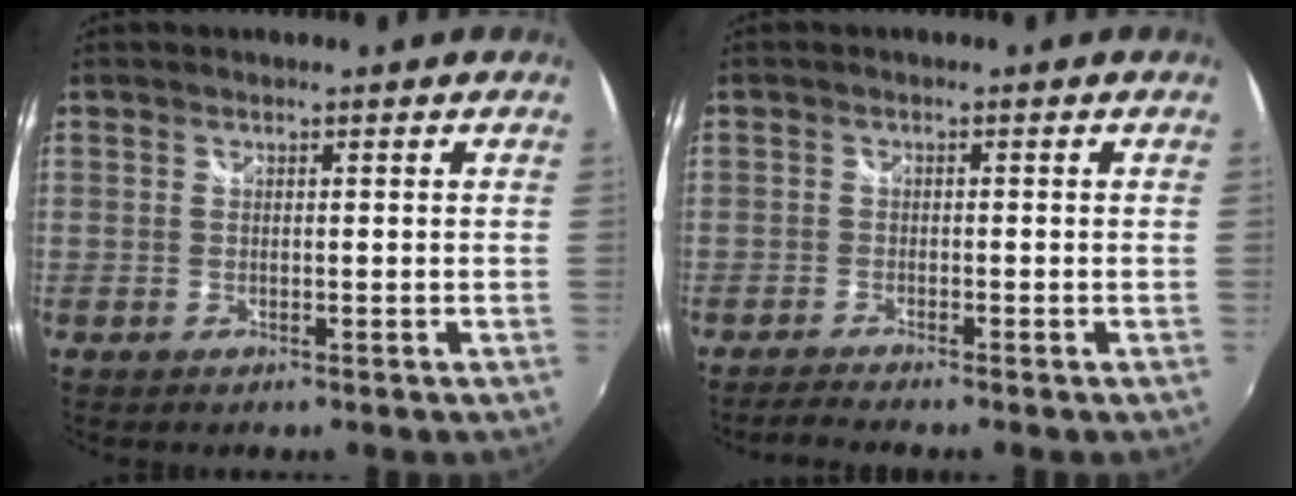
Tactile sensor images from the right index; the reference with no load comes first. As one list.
[{"total": 2.7, "force": [-2.6, -0.1, 0.8], "torque": [-0.028, -0.013, -0.050]}]